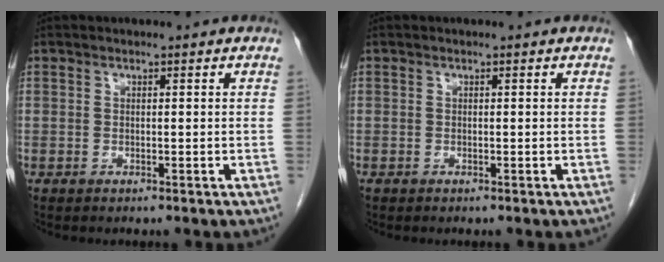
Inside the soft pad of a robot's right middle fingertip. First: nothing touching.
{"total": 0.0}